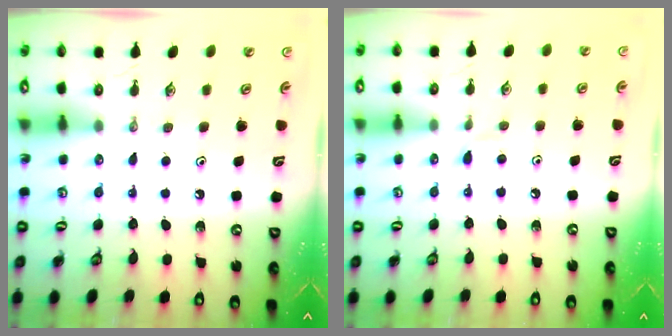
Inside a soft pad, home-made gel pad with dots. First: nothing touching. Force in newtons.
{"total": 2.9, "press": 2.8, "slide": 0.5}